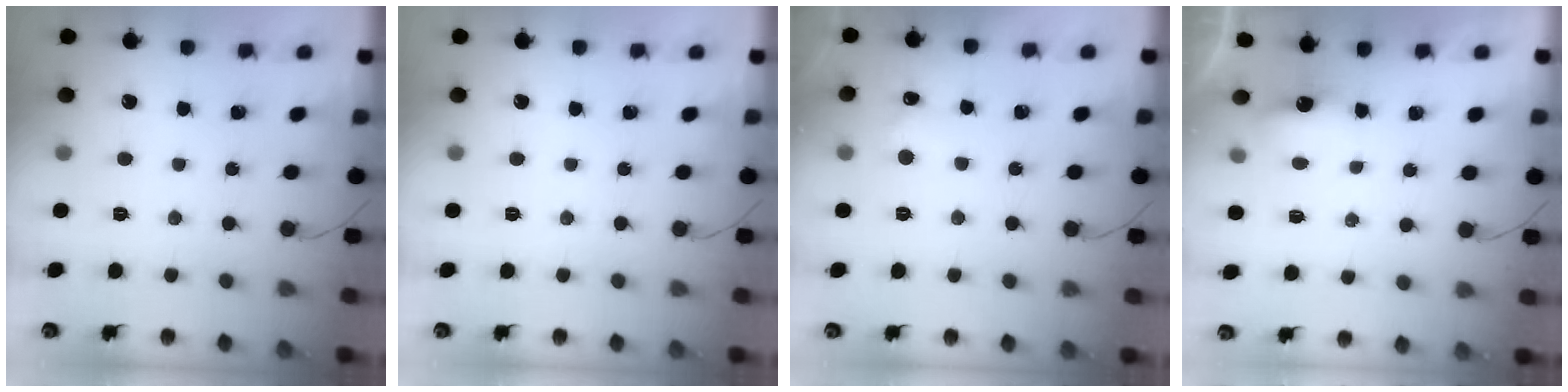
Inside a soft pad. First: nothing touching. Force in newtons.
{"total": 0.0}
{"total": 4.3, "press": 4.1, "slide": 1.2}
{"total": 4.1, "press": 3.9, "slide": 1.2}